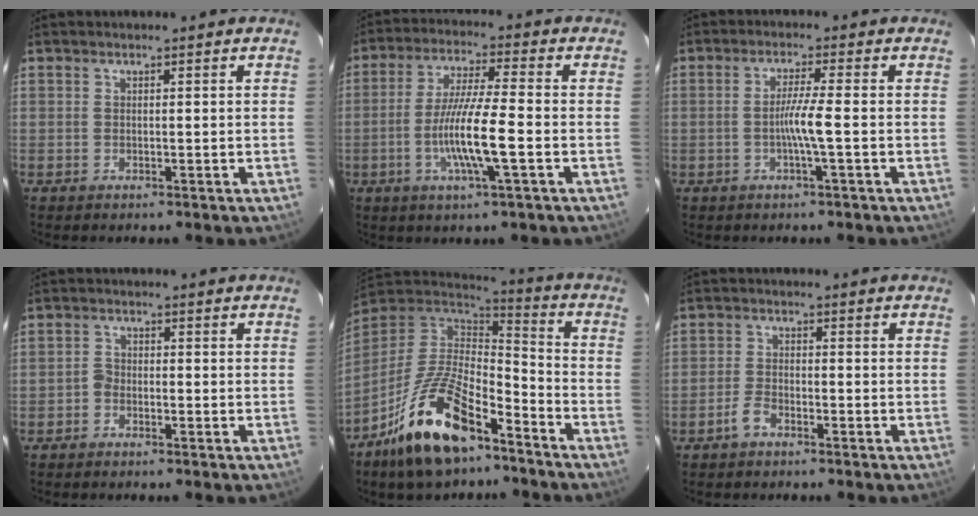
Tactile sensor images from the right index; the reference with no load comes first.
{"total": 10.3, "force": [-2.6, 0.1, 9.9], "torque": [-0.188, -0.008, -0.053]}
{"total": 4.2, "force": [-0.9, -0.7, 4.0], "torque": [-0.078, 0.000, -0.017]}
{"total": 1.5, "force": [-0.9, 1.0, 0.7], "torque": [-0.010, 0.005, -0.019]}
{"total": 17.3, "force": [-11.0, 6.0, 12.0], "torque": [-0.244, 0.000, -0.203]}
{"total": 2.5, "force": [-1.8, 1.0, 1.4], "torque": [-0.034, 0.001, -0.034]}